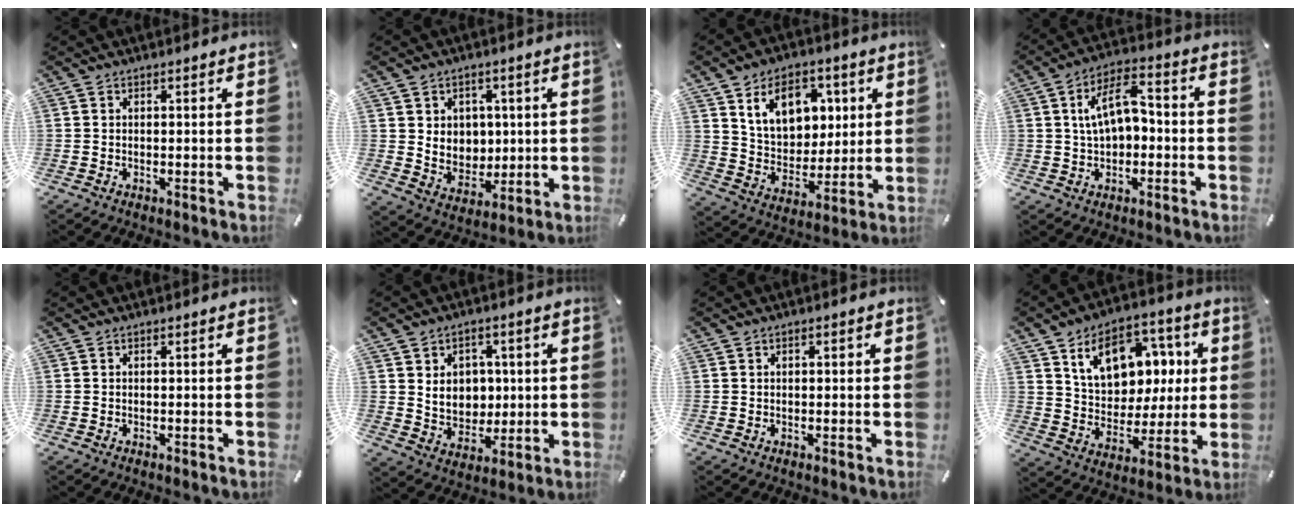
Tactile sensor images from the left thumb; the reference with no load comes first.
{"total": 7.1, "force": [2.3, 6.5, 1.4], "torque": [-0.013, -0.023, 0.044]}
{"total": 13.7, "force": [6.4, 10.2, 6.4], "torque": [-0.109, -0.019, 0.122]}
{"total": 10.1, "force": [0.8, 6.2, 8.0], "torque": [-0.137, 0.012, 0.015]}
{"total": 0.0}
{"total": 8.1, "force": [1.7, 7.3, 3.1], "torque": [-0.043, -0.005, 0.033]}
{"total": 0.7, "force": [0.1, 0.6, 0.3], "torque": [-0.007, 0.005, 0.001]}
{"total": 14.7, "force": [5.9, 11.5, 6.9], "torque": [-0.109, -0.021, 0.114]}